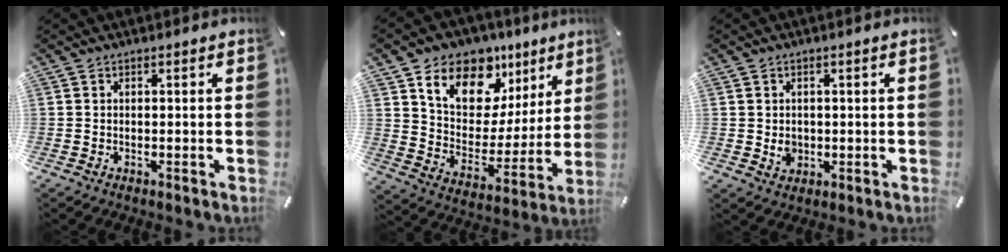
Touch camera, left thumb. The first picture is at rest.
{"total": 14.2, "force": [10.2, 8.8, 4.6], "torque": [-0.088, -0.075, 0.184]}
{"total": 2.9, "force": [0.0, 2.6, 1.1], "torque": [-0.006, -0.003, -0.001]}